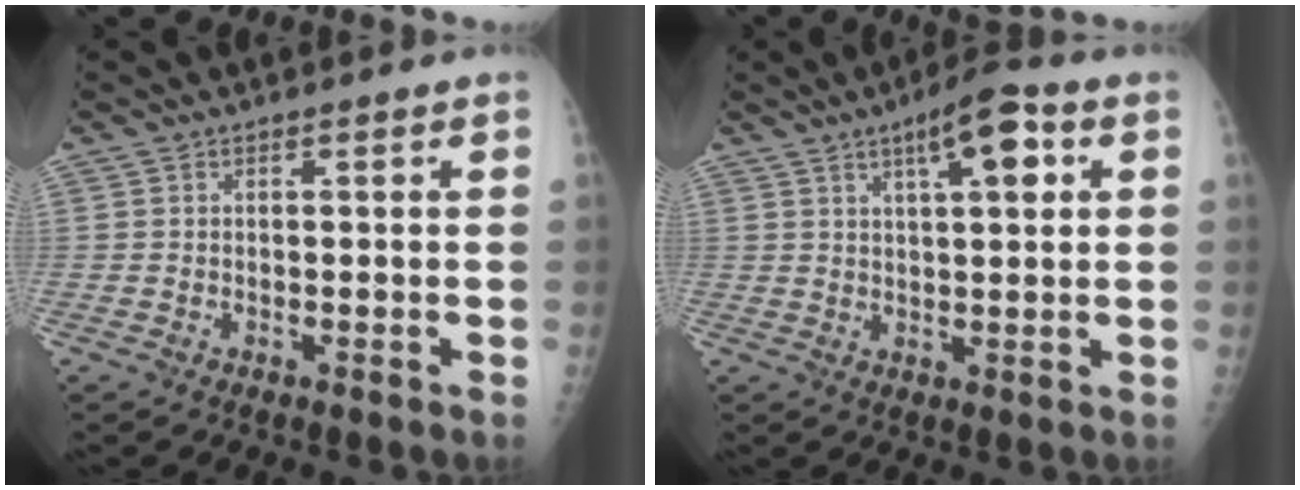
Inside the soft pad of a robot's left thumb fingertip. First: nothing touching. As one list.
[{"total": 8.8, "force": [3.8, 2.7, 7.5], "torque": [-0.104, -0.002, 0.054]}]